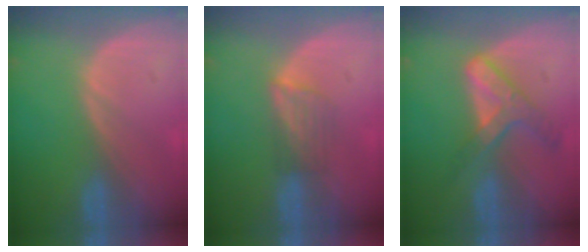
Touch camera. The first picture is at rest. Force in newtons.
{"total": 3.5, "press": 3.2, "slide": 1.4}
{"total": 6.9, "press": 5.9, "slide": 3.5}